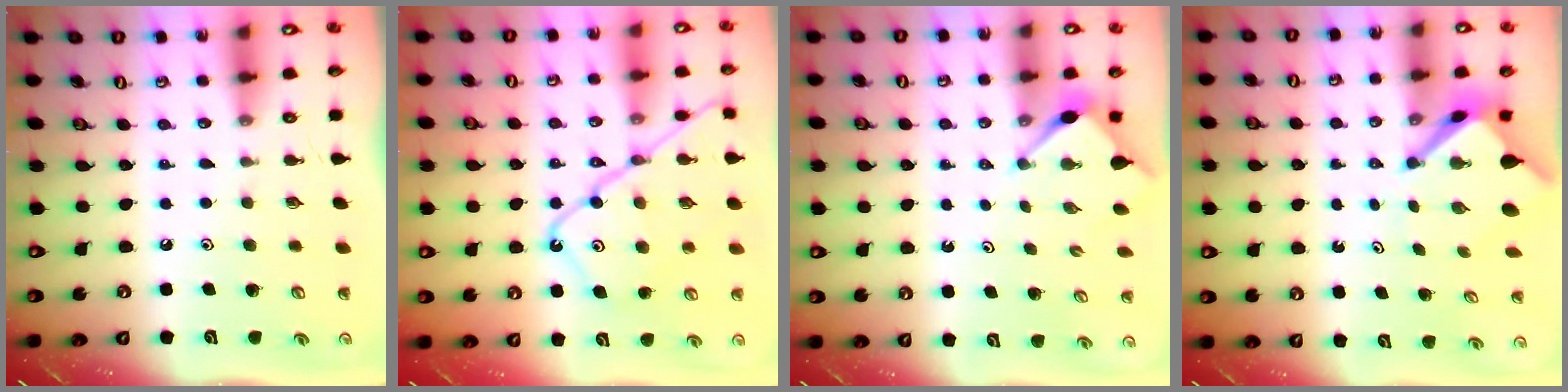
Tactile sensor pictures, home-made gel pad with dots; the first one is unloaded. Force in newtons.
{"total": 16.1, "press": 16.0, "slide": 1.6}
{"total": 2.9, "press": 2.9, "slide": 0.1}
{"total": 4.1, "press": 4.1, "slide": 0.4}